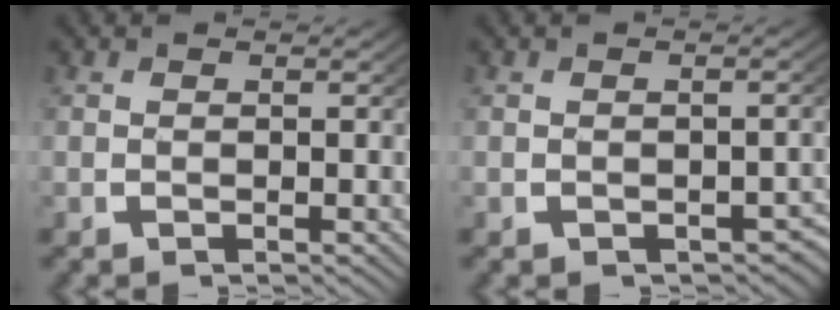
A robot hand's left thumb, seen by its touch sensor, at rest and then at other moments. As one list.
[{"total": 1.8, "force": [-1.3, 0.9, 0.8], "torque": [-0.003, -0.007, -0.016]}]